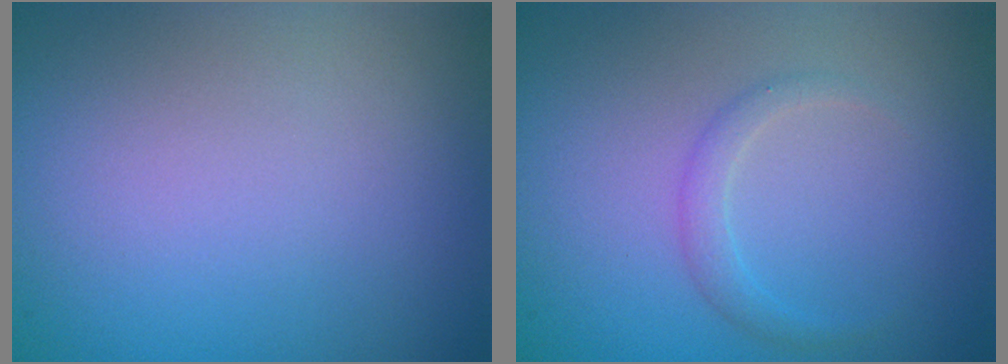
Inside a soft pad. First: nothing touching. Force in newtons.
{"total": 1.3, "press": 1.3, "slide": 0.0}